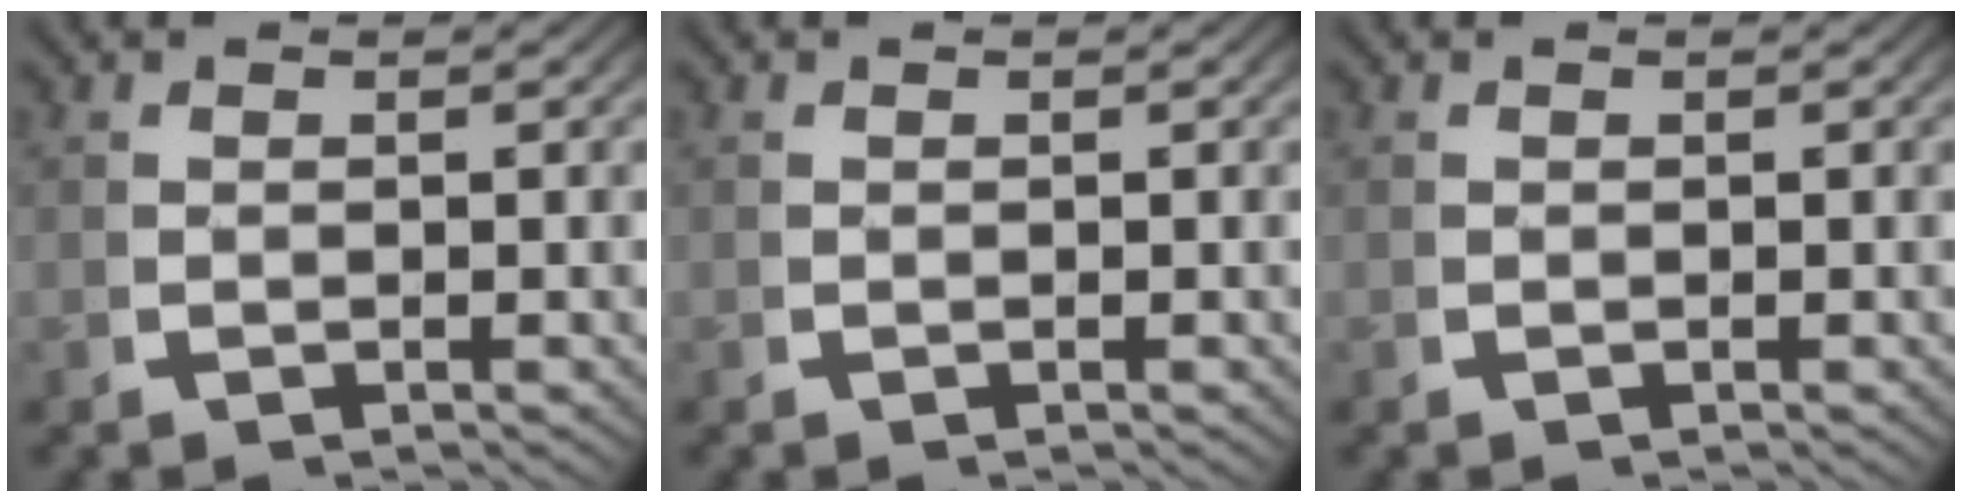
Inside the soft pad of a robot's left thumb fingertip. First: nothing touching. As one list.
[{"total": 0.0}, {"total": 0.0}]